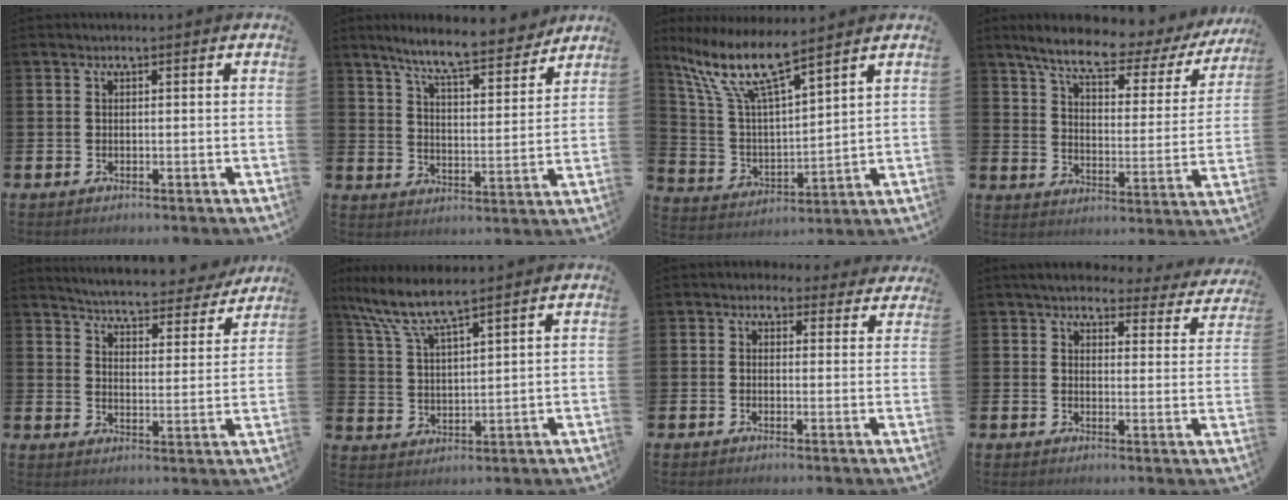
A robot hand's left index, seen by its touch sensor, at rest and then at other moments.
{"total": 9.1, "force": [8.3, 1.2, 3.7], "torque": [-0.085, -0.047, 0.144]}
{"total": 10.3, "force": [8.2, 1.7, 6.0], "torque": [-0.150, -0.040, 0.139]}
{"total": 8.5, "force": [7.1, 1.9, 4.4], "torque": [-0.111, -0.040, 0.115]}
{"total": 5.1, "force": [4.9, 0.5, 1.1], "torque": [-0.037, -0.039, 0.080]}
{"total": 7.3, "force": [6.4, 0.9, 3.5], "torque": [-0.094, -0.027, 0.111]}
{"total": 2.4, "force": [1.9, 1.4, 0.0], "torque": [-0.007, -0.004, 0.031]}
{"total": 4.6, "force": [4.2, 1.6, 1.0], "torque": [-0.028, -0.028, 0.071]}